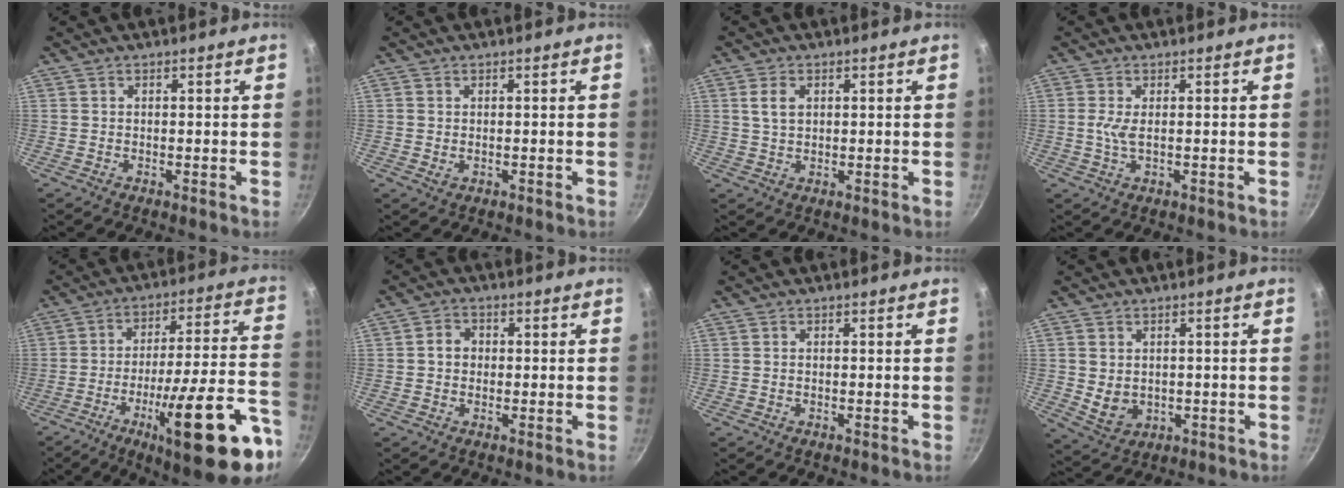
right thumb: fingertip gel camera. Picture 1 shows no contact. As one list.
[{"total": 0.9, "force": [-0.1, 0.7, 0.5], "torque": [-0.007, -0.002, -0.001]}, {"total": 3.5, "force": [1.1, 2.3, 2.5], "torque": [-0.039, 0.000, 0.023]}, {"total": 2.5, "force": [0.0, 0.8, 2.3], "torque": [-0.051, -0.003, -0.001]}, {"total": 24.2, "force": [-11.4, 5.2, 20.7], "torque": [-0.265, 0.041, -0.169]}, {"total": 3.2, "force": [0.1, 2.8, 1.6], "torque": [-0.010, 0.009, -0.002]}, {"total": 0.0}, {"total": 5.3, "force": [0.1, 4.4, 3.0], "torque": [-0.042, -0.007, 0.017]}]